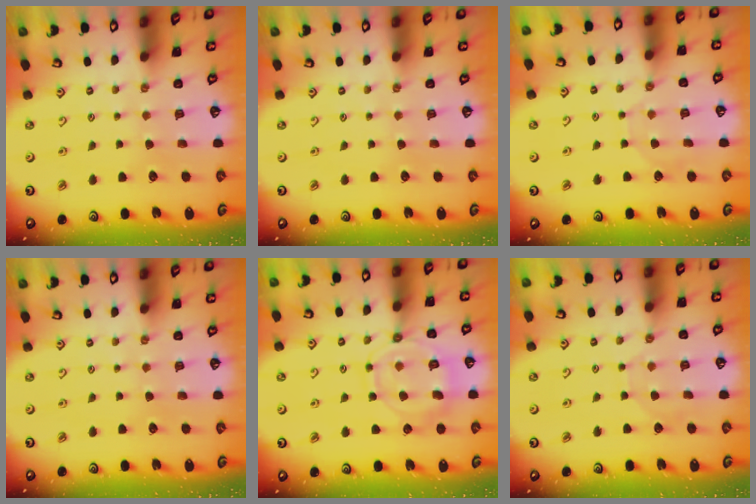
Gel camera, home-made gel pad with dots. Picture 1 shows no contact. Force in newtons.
{"total": 0.0}
{"total": 2.8, "press": 2.8, "slide": 0.3}
{"total": 0.0}
{"total": 12.5, "press": 12.4, "slide": 1.3}
{"total": 2.8, "press": 2.8, "slide": 0.3}